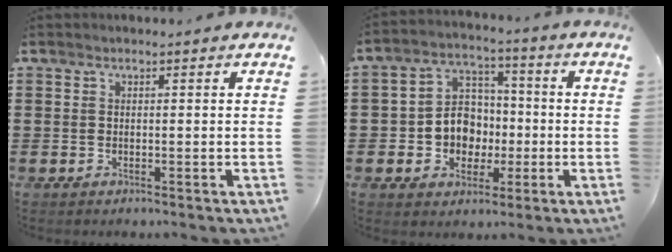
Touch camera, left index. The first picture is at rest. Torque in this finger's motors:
{"motor_torque": [0.62, 0.32, 0.37, 0.09]}